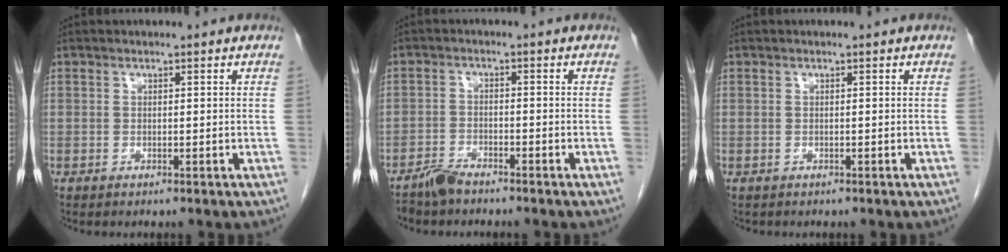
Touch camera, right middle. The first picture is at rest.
{"total": 3.2, "force": [-2.9, 0.6, 1.1], "torque": [-0.023, -0.005, -0.055]}
{"total": 0.0}